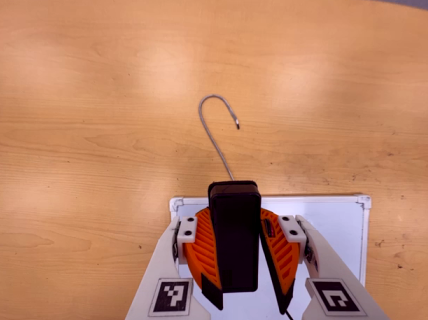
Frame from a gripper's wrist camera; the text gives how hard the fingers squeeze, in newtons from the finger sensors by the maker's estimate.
{"total": 11.0, "left": 10.2, "right": 11.9}